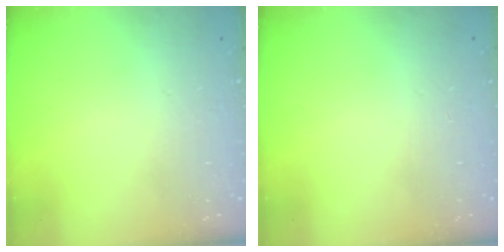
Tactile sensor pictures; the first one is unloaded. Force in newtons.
{"total": 0.0}